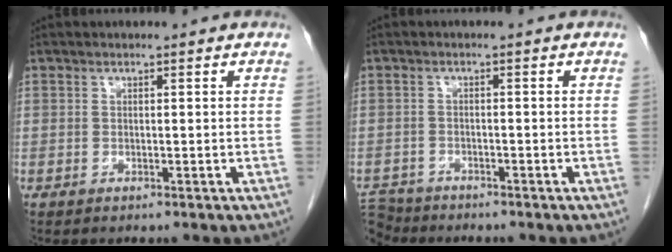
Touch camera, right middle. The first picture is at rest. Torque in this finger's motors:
{"motor_torque": [-0.54, -0.44, -0.01, -0.01]}